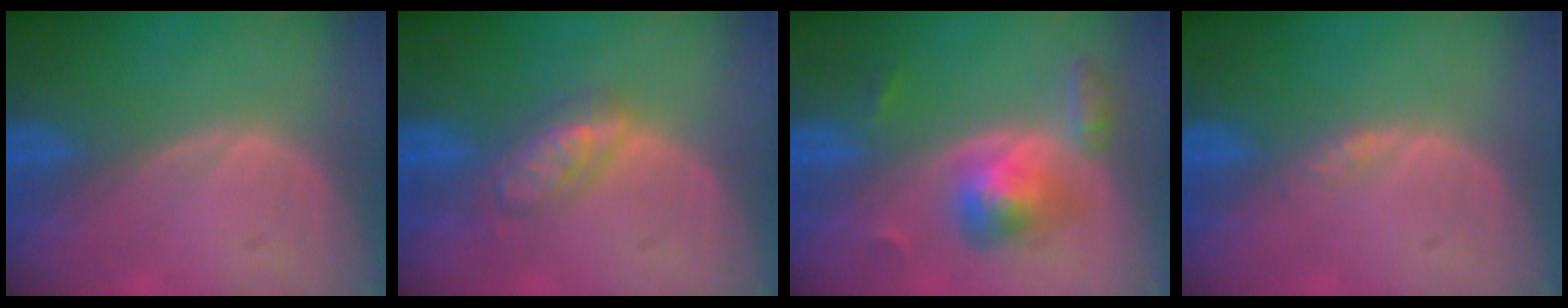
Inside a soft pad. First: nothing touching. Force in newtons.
{"total": 4.5, "press": 4.5, "slide": 0.6}
{"total": 5.2, "press": 5.2, "slide": 0.4}
{"total": 0.8, "press": 0.8, "slide": 0.1}